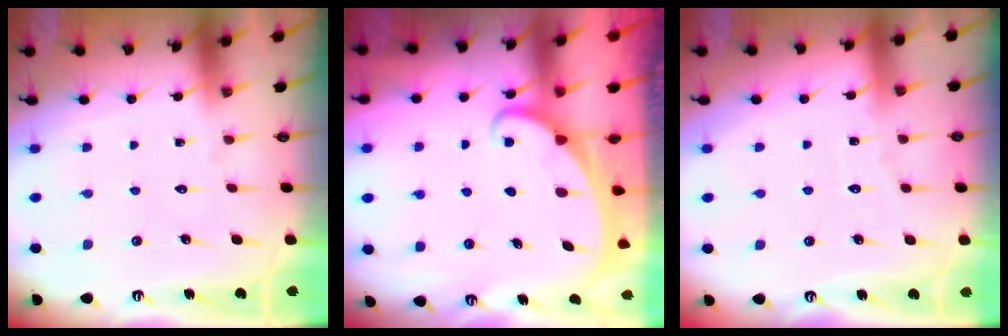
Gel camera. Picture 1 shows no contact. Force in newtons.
{"total": 1.8, "press": 1.8, "slide": 0.2}
{"total": 2.4, "press": 2.4, "slide": 0.2}